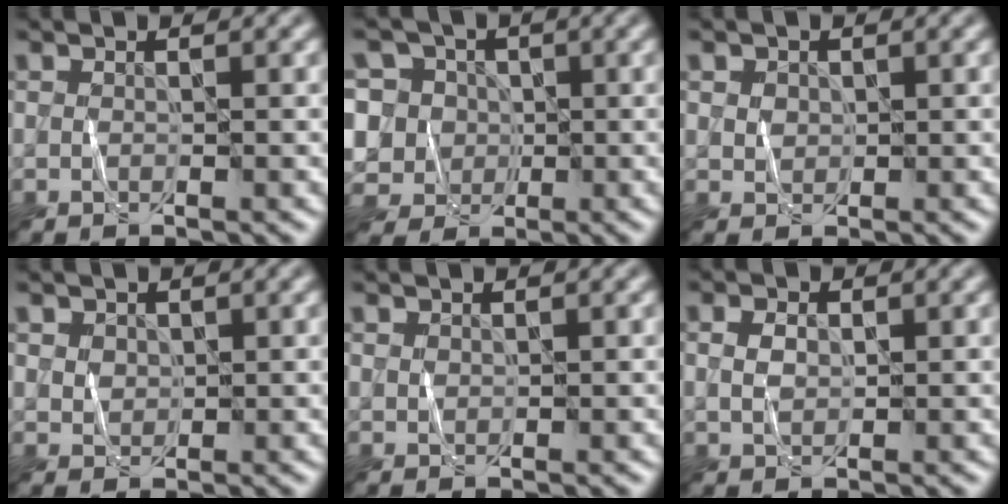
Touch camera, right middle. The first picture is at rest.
{"total": 8.6, "force": [1.7, 7.8, 3.4], "torque": [-0.072, 0.034, -0.005]}
{"total": 1.2, "force": [0.7, 1.0, 0.2], "torque": [0.000, -0.004, 0.016]}
{"total": 1.5, "force": [0.9, 1.1, 0.3], "torque": [-0.007, -0.004, 0.027]}
{"total": 0.6, "force": [0.5, 0.3, -0.1], "torque": [0.002, -0.001, 0.009]}
{"total": 1.6, "force": [0.5, 1.1, 1.0], "torque": [-0.022, 0.004, 0.007]}